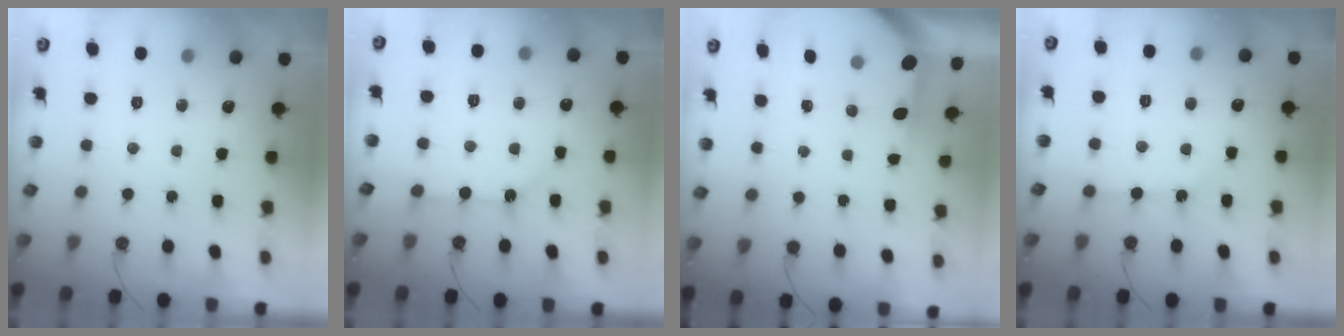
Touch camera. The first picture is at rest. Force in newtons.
{"total": 2.5, "press": 2.5, "slide": 0.2}
{"total": 3.2, "press": 3.2, "slide": 0.4}
{"total": 3.1, "press": 3.1, "slide": 0.5}